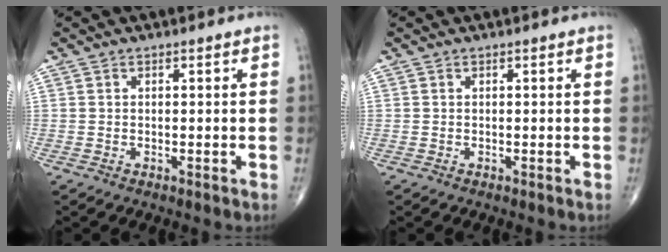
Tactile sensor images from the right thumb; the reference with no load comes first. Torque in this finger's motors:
{"motor_torque": [0.00, 0.00, 0.00, 0.00, 0.01]}